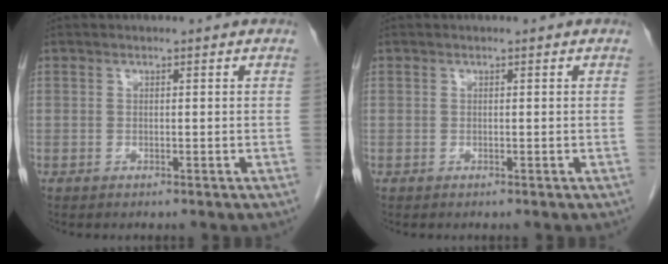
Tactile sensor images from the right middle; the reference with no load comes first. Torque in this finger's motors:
{"motor_torque": [0.00, 0.00, 0.00, -0.01]}